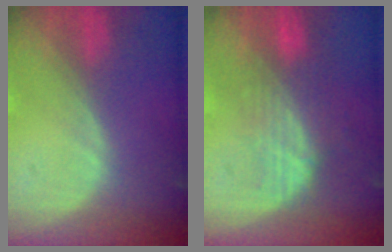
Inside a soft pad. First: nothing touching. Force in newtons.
{"total": 7.6, "press": 6.8, "slide": 3.3}